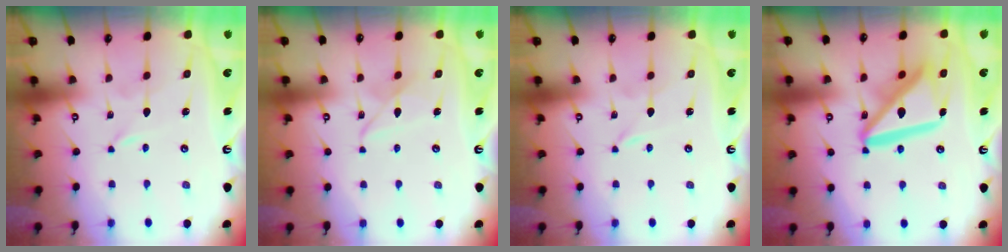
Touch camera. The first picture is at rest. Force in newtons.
{"total": 7.0, "press": 7.0, "slide": 0.3}
{"total": 0.0}
{"total": 18.4, "press": 18.3, "slide": 2.0}